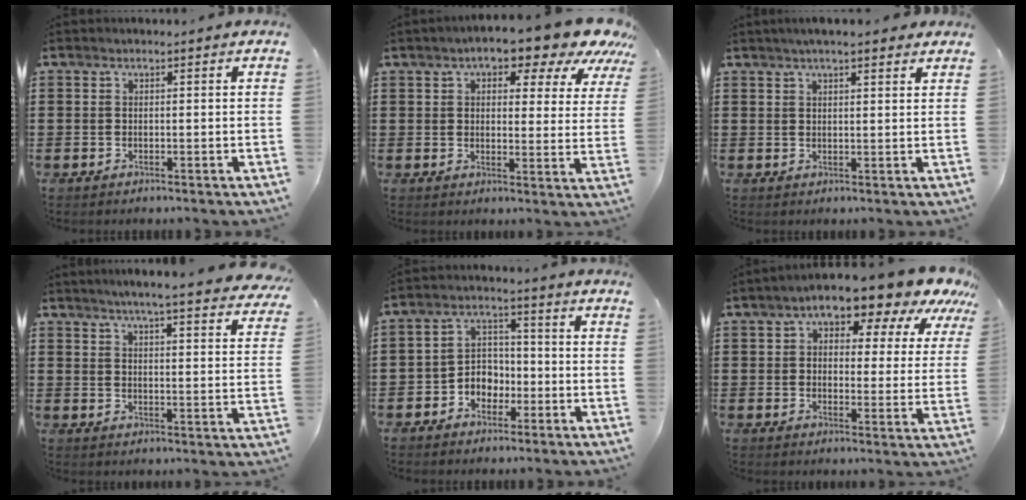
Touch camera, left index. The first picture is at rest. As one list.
[{"total": 8.2, "force": [6.4, 2.1, 4.6], "torque": [-0.083, -0.033, 0.105]}, {"total": 3.3, "force": [2.7, 0.4, 1.8], "torque": [-0.041, 0.006, 0.049]}, {"total": 4.8, "force": [4.4, -0.6, 1.8], "torque": [-0.053, -0.025, 0.073]}, {"total": 4.6, "force": [-2.6, 3.5, 1.3], "torque": [-0.034, 0.011, -0.054]}, {"total": 9.3, "force": [7.3, 3.1, 4.9], "torque": [-0.087, -0.046, 0.119]}]